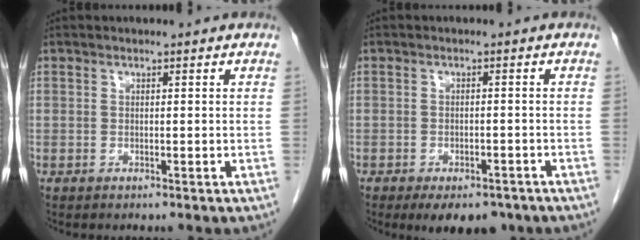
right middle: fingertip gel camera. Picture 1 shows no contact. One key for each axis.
{"total": 8.0, "fx": -5.9, "fy": 3.7, "fz": 4.0, "tx": -0.045, "ty": 0.000, "tz": -0.081}